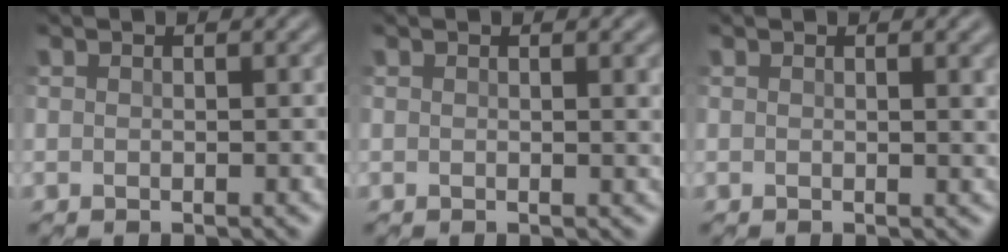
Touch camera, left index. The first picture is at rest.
{"total": 1.2, "force": [0.5, 0.4, 0.9], "torque": [-0.019, 0.000, 0.009]}
{"total": 1.5, "force": [0.6, 0.6, 1.2], "torque": [-0.024, 0.001, 0.011]}